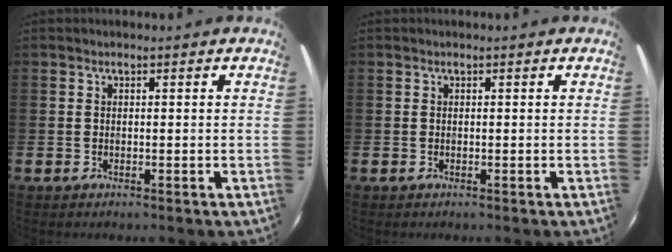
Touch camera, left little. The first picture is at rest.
{"total": 0.0}